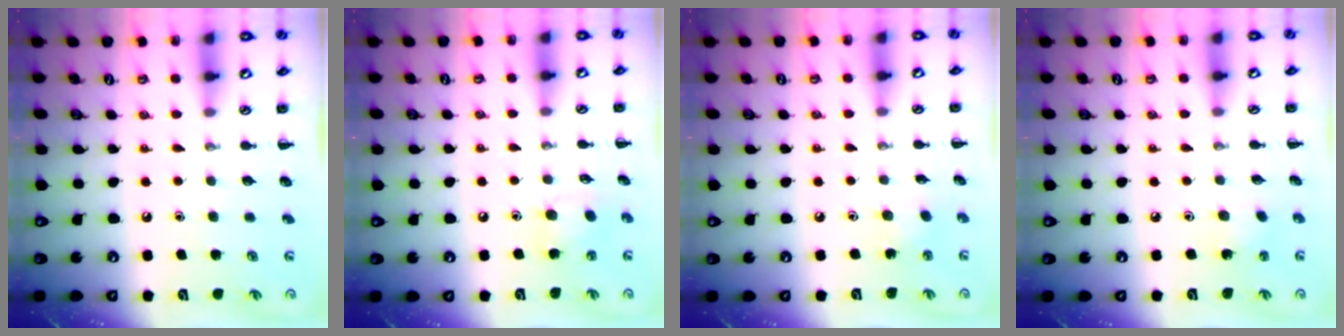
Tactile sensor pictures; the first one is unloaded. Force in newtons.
{"total": 6.5, "press": 6.5, "slide": 0.6}
{"total": 2.8, "press": 2.7, "slide": 0.9}
{"total": 2.5, "press": 2.4, "slide": 0.8}